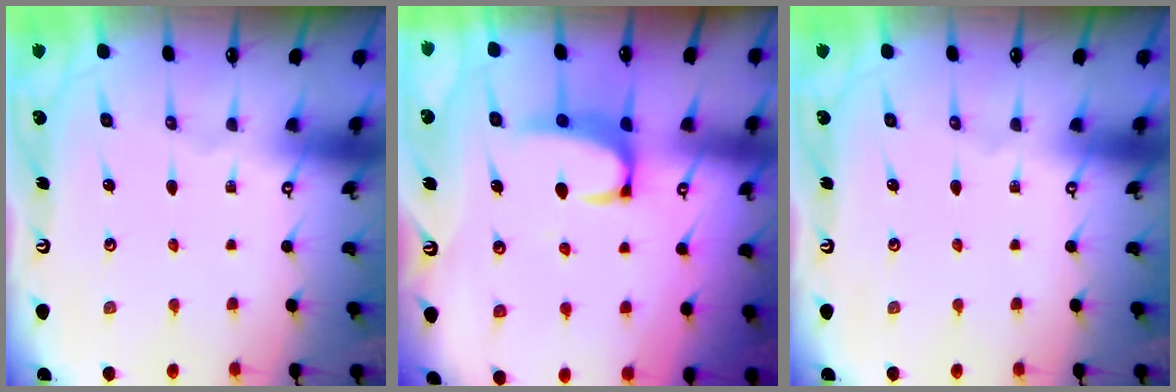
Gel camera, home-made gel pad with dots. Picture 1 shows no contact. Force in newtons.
{"total": 2.4, "press": 2.3, "slide": 0.8}
{"total": 0.0}